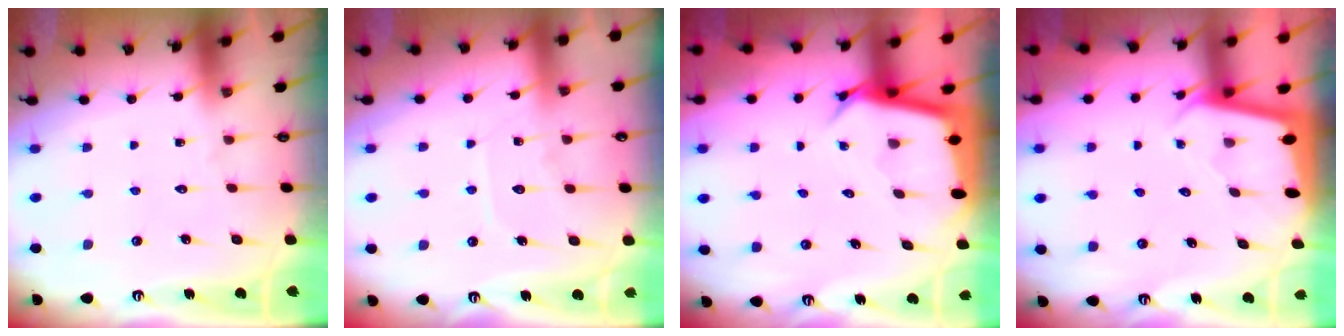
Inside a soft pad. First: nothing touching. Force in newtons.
{"total": 7.1, "press": 7.0, "slide": 0.8}
{"total": 4.2, "press": 4.2, "slide": 0.4}
{"total": 2.0, "press": 2.0, "slide": 0.1}